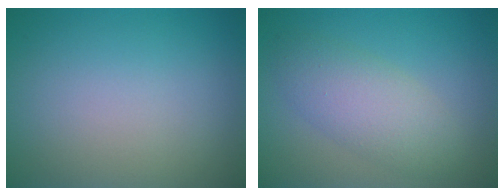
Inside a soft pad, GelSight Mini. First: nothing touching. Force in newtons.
{"total": 4.3, "press": 4.3, "slide": 0.0}